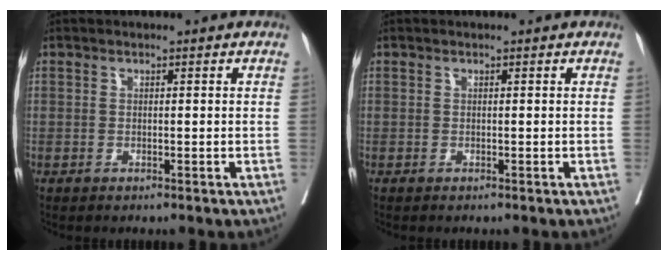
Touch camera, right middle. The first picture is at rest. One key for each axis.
{"total": 0.0}